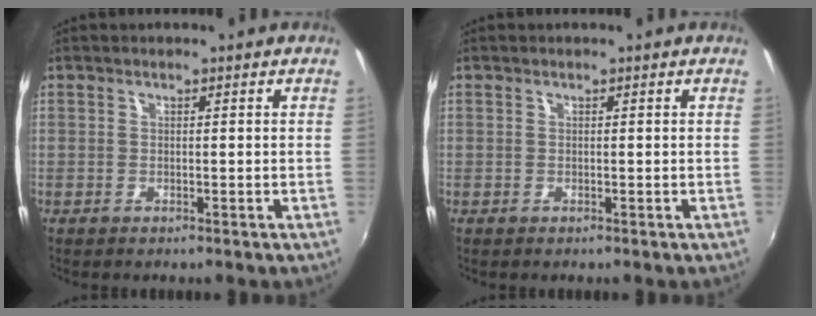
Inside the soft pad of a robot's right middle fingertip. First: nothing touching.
{"total": 0.0}